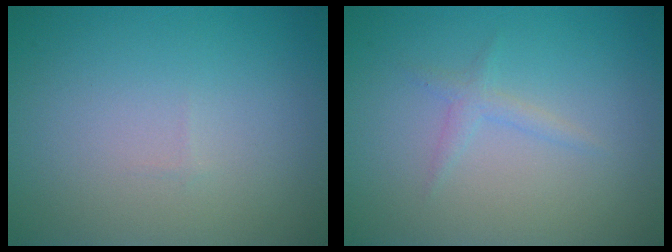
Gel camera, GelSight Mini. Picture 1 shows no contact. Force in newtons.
{"total": 1.2, "press": 1.2, "slide": 0.1}